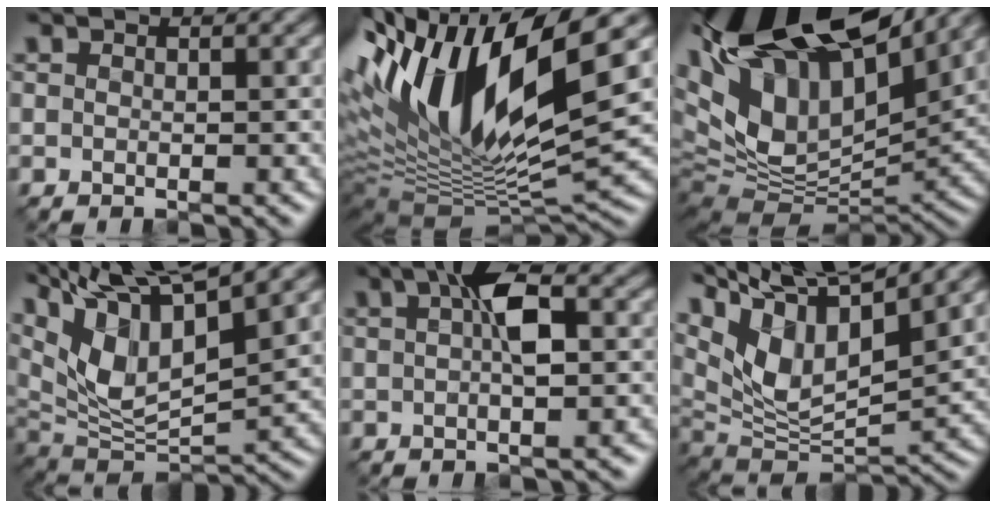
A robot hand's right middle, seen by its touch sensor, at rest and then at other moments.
{"total": 16.2, "force": [5.1, 6.7, 13.9], "torque": [-0.270, -0.001, 0.088]}
{"total": 20.6, "force": [8.8, 10.7, 15.2], "torque": [-0.250, 0.039, 0.170]}
{"total": 14.6, "force": [8.3, 5.1, 10.8], "torque": [-0.214, 0.031, 0.142]}
{"total": 4.4, "force": [0.6, 1.6, 4.0], "torque": [-0.064, 0.013, 0.006]}
{"total": 12.8, "force": [7.2, 4.7, 9.4], "torque": [-0.187, 0.024, 0.134]}